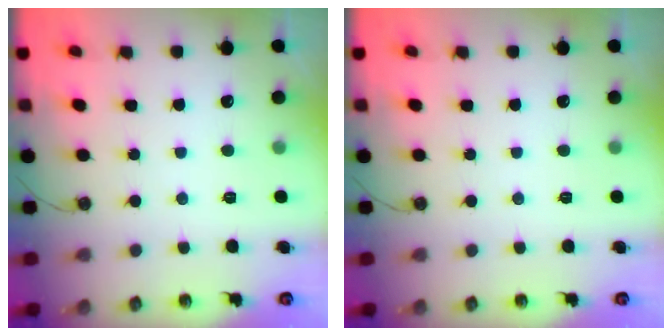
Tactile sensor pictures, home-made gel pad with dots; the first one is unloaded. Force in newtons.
{"total": 0.0}